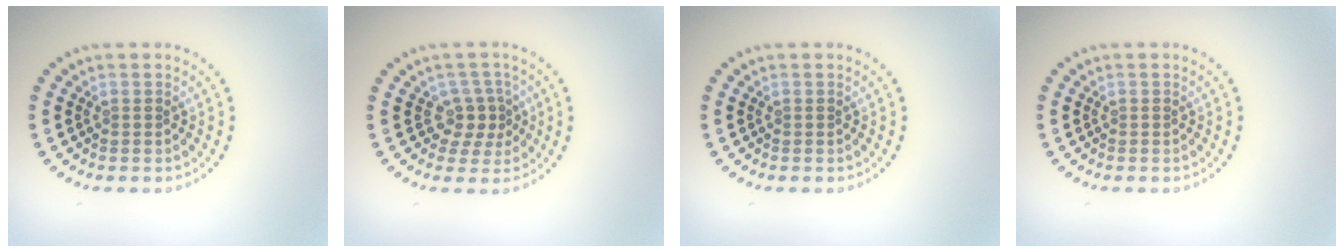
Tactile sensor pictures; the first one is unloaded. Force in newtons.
{"total": 2.4, "press": 1.9, "slide": 1.6}
{"total": 0.0}
{"total": 0.0}